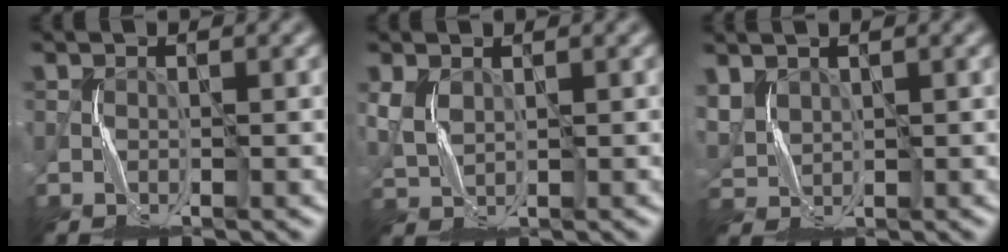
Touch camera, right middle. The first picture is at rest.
{"total": 2.1, "force": [0.9, 1.1, 1.5], "torque": [-0.053, -0.002, 0.024]}
{"total": 2.8, "force": [1.7, 1.7, 1.4], "torque": [-0.049, 0.000, 0.038]}